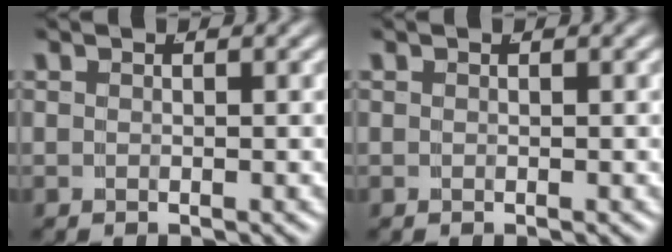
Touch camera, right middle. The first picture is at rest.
{"total": 0.0}